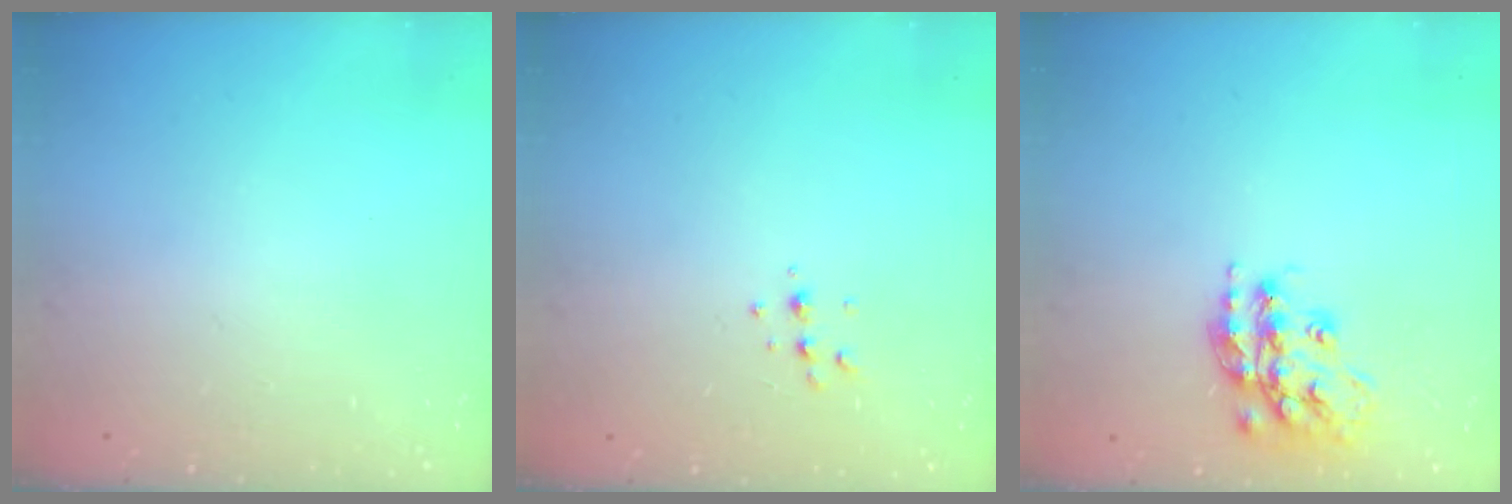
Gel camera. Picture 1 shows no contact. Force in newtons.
{"total": 4.7, "press": 4.6, "slide": 0.9}
{"total": 16.3, "press": 16.3, "slide": 0.8}